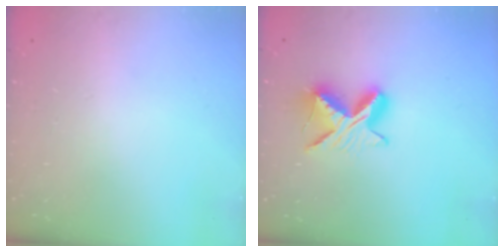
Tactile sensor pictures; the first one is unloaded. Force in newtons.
{"total": 9.3, "press": 9.3, "slide": 0.3}